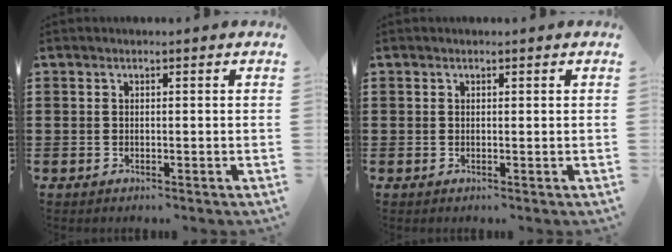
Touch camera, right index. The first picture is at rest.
{"total": 0.0}